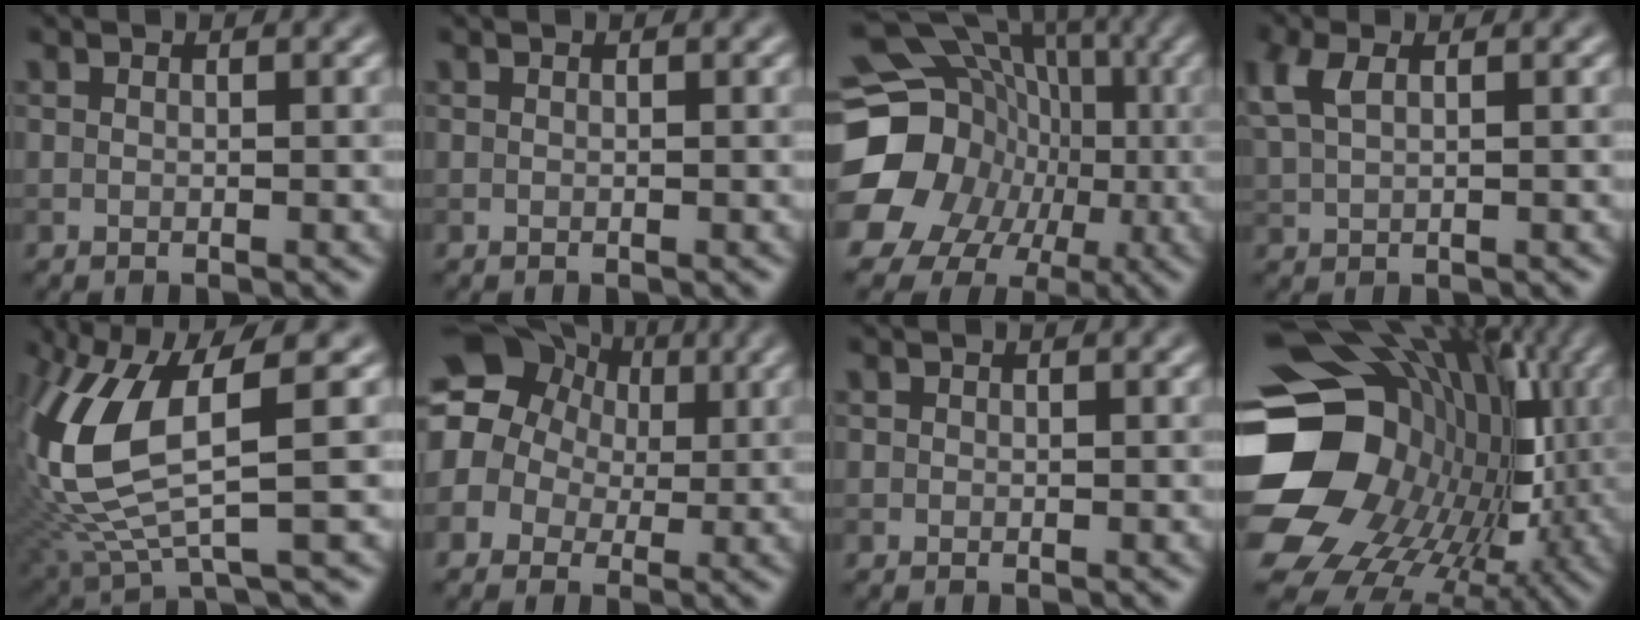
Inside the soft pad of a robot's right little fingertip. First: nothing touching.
{"total": 0.0}
{"total": 20.2, "force": [-3.8, 17.8, 8.6], "torque": [-0.165, -0.015, -0.094]}
{"total": 3.1, "force": [1.2, 1.5, 2.4], "torque": [-0.070, 0.008, 0.027]}
{"total": 9.5, "force": [1.2, 3.2, 8.9], "torque": [-0.218, -0.014, 0.027]}
{"total": 11.8, "force": [3.7, 10.1, 5.0], "torque": [-0.117, 0.035, 0.035]}
{"total": 0.0}
{"total": 21.4, "force": [-1.7, 18.1, 11.3], "torque": [-0.193, -0.023, -0.052]}